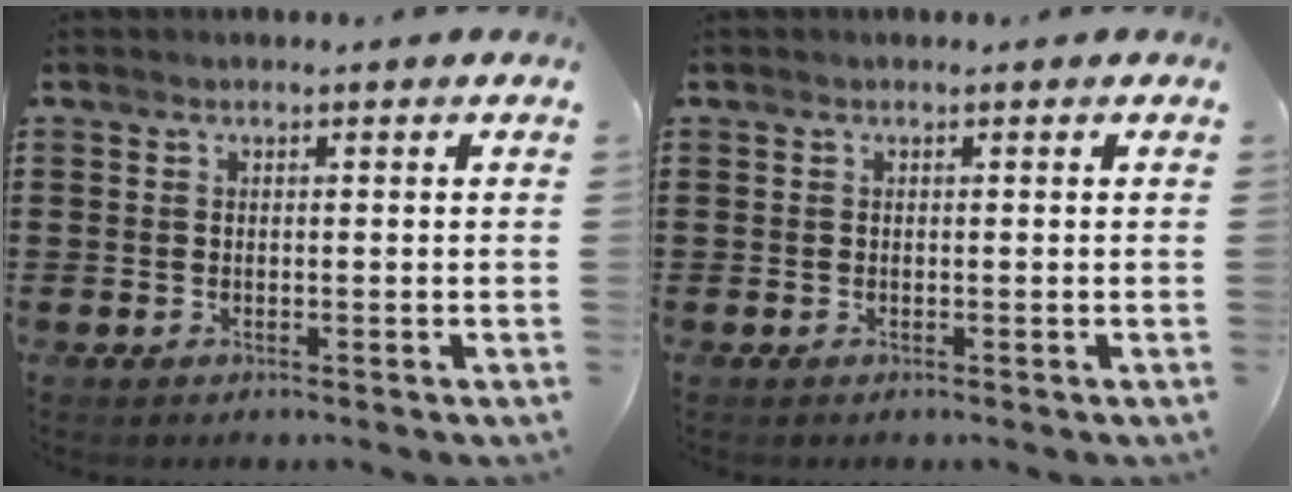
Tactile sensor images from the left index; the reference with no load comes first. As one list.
[{"total": 0.0}]